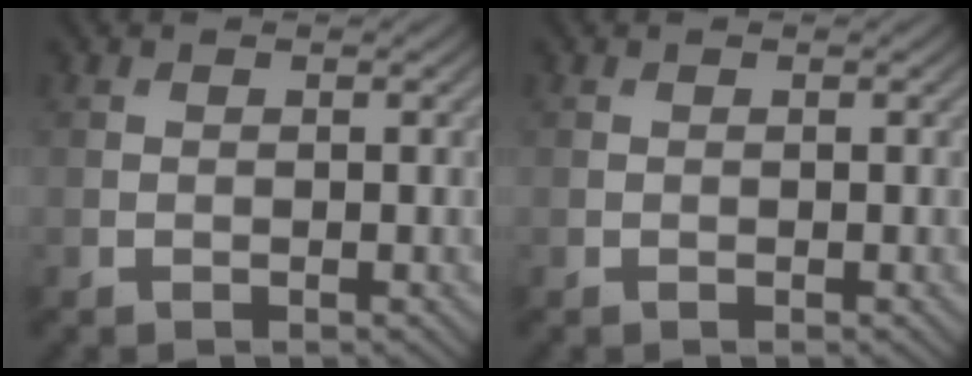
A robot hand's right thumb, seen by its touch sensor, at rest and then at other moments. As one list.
[{"total": 0.0}]